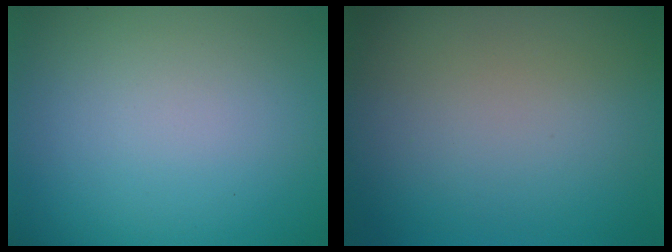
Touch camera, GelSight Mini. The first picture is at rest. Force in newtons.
{"total": 0.0}